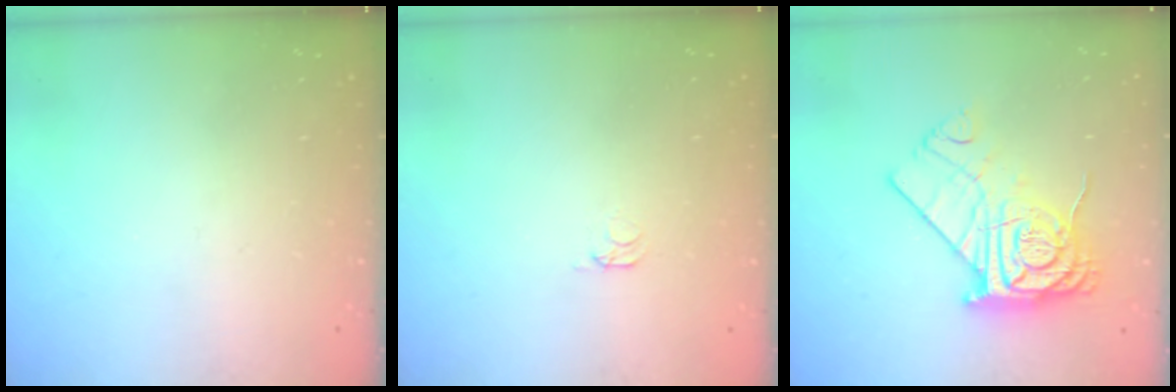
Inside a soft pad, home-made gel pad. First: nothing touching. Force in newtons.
{"total": 1.6, "press": 1.6, "slide": 0.4}
{"total": 18.7, "press": 18.7, "slide": 1.0}